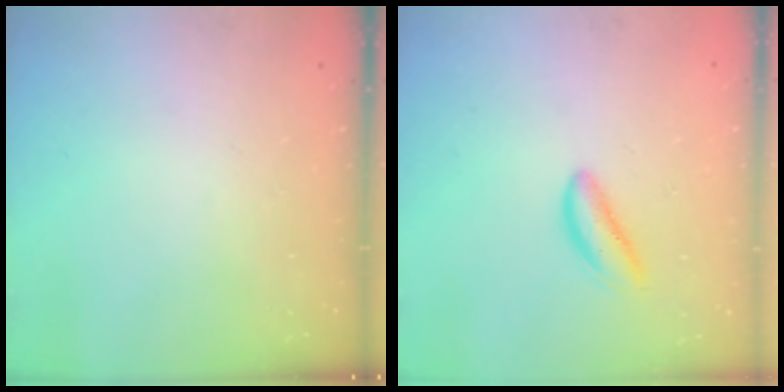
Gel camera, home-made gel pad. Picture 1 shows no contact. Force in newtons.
{"total": 3.0, "press": 3.0, "slide": 0.6}